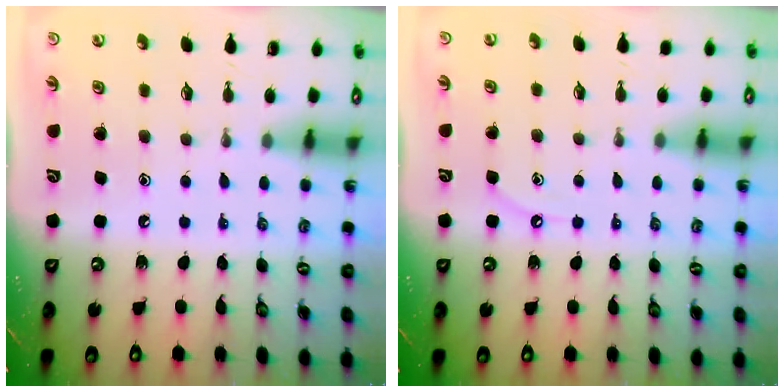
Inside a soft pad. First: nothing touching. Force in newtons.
{"total": 4.2, "press": 4.2, "slide": 0.6}